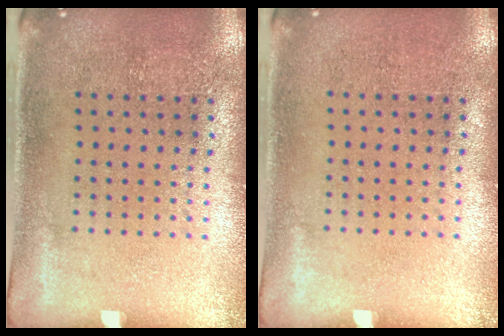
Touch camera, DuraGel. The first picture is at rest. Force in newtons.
{"total": 0.0}